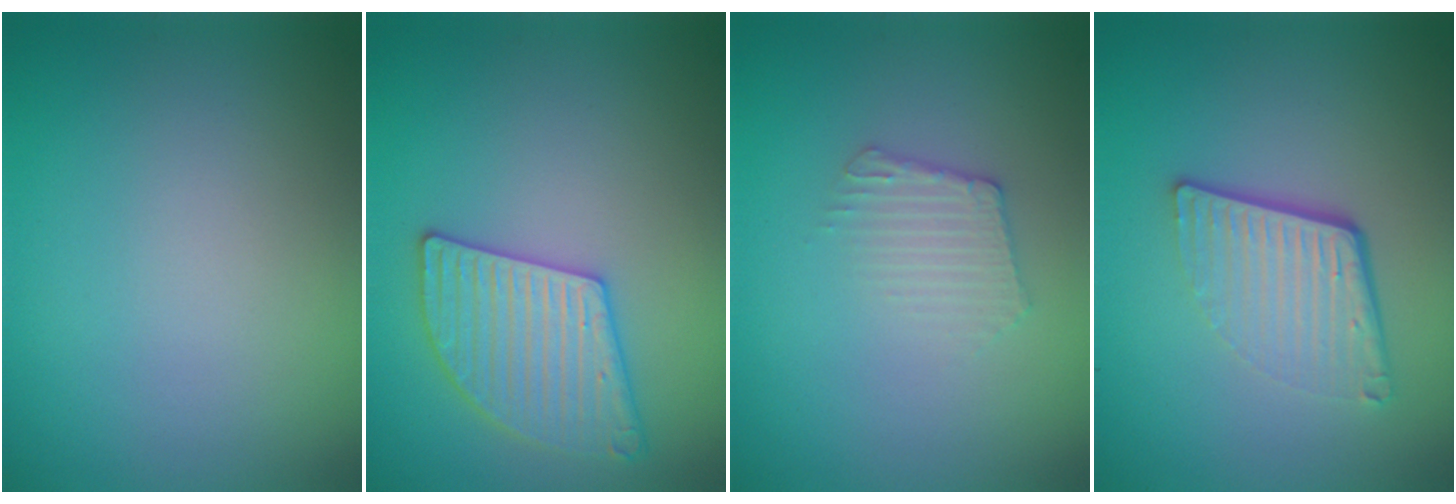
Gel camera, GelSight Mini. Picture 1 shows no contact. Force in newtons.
{"total": 4.3, "press": 4.0, "slide": 1.5}
{"total": 2.1, "press": 2.0, "slide": 0.4}
{"total": 4.4, "press": 2.8, "slide": 3.4}